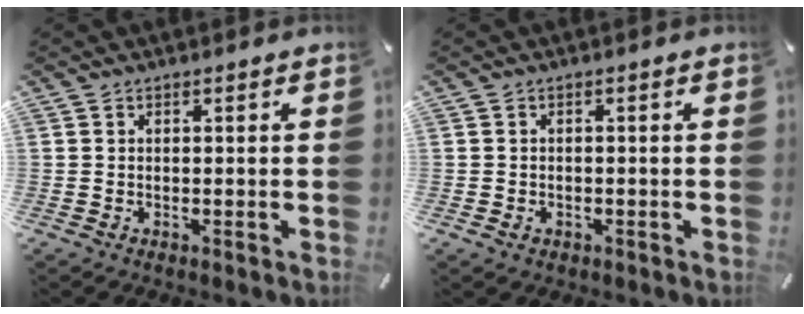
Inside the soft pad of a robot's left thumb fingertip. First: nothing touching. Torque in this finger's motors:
{"motor_torque": [-0.27, -0.31, 0.21, 0.09, 0.05]}